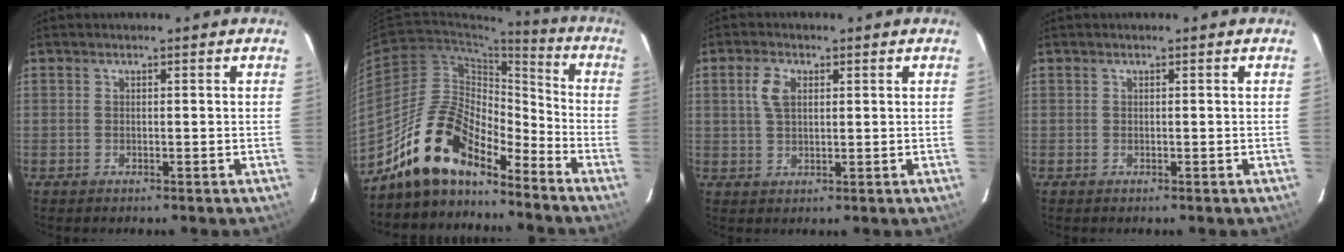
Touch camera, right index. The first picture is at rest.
{"total": 15.4, "force": [-12.7, 5.6, 6.7], "torque": [-0.127, 0.020, -0.234]}
{"total": 4.3, "force": [1.3, 2.5, 3.2], "torque": [-0.064, 0.008, 0.026]}
{"total": 0.0}